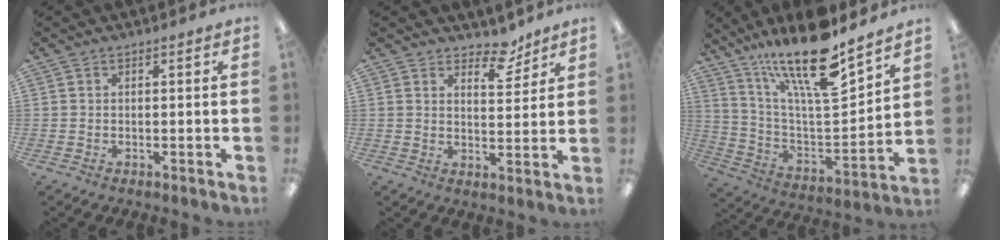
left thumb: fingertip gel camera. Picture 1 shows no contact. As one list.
[{"total": 7.2, "force": [5.8, 3.3, 2.8], "torque": [-0.023, -0.036, 0.099]}, {"total": 22.1, "force": [16.1, 6.2, 13.9], "torque": [-0.243, -0.107, 0.271]}]